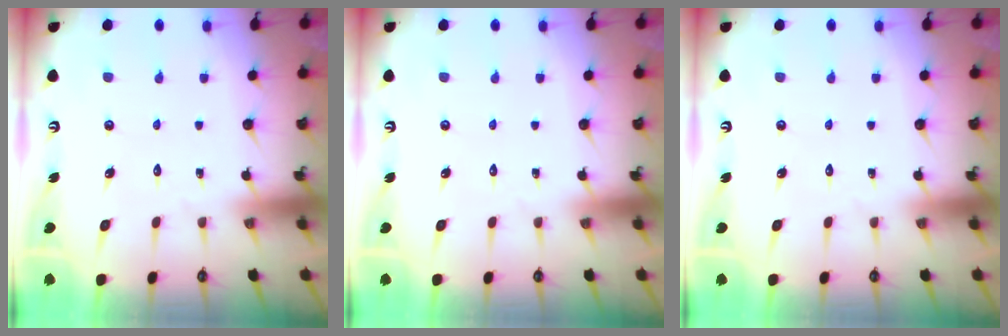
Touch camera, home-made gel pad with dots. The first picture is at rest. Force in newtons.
{"total": 0.0}
{"total": 0.0}